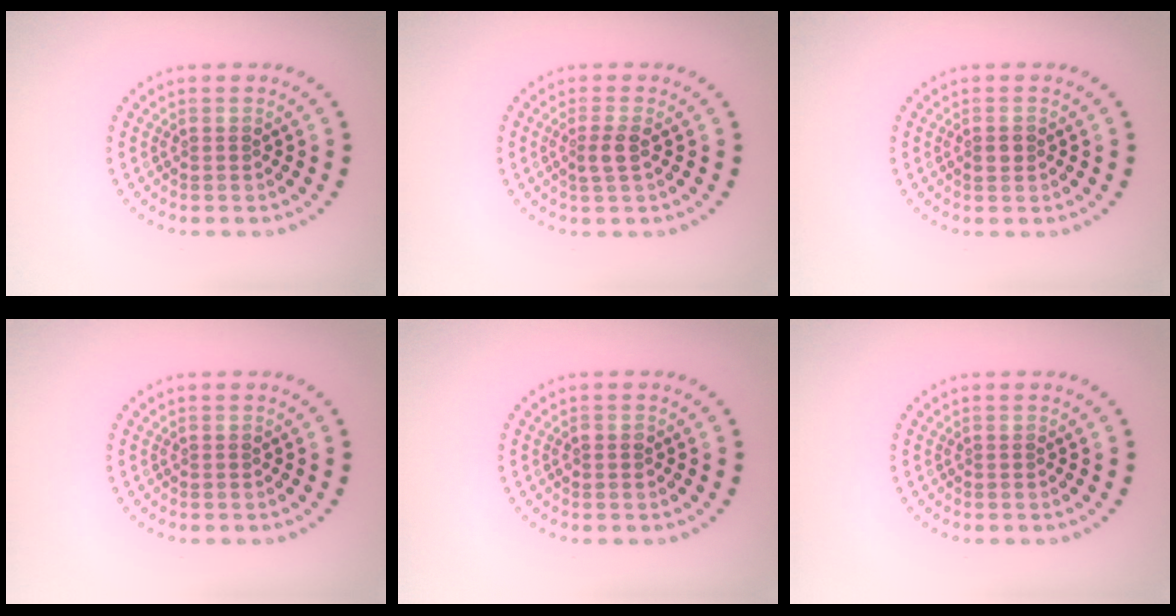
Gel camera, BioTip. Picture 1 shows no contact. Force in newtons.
{"total": 1.6, "press": 1.3, "slide": 0.8}
{"total": 1.1, "press": 1.1, "slide": 0.2}
{"total": 0.0}
{"total": 1.0, "press": 0.9, "slide": 0.2}
{"total": 0.0}